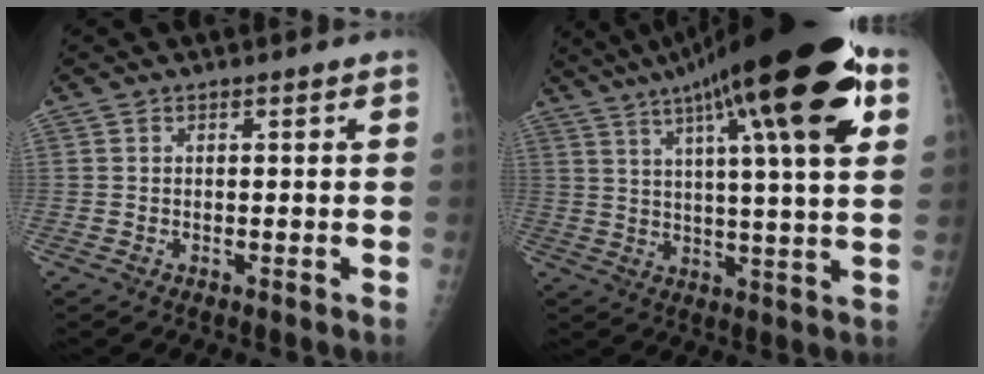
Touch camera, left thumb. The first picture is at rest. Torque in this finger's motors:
{"motor_torque": [1.15, 0.59, 2.03, -0.74, 0.57]}